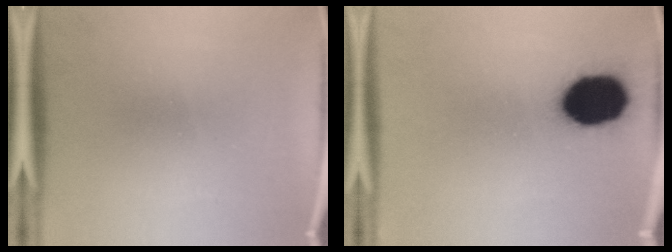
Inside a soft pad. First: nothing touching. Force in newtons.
{"total": 18.6}